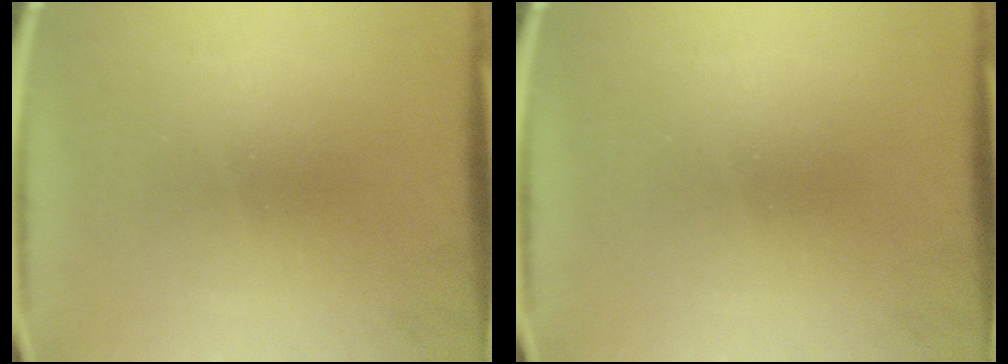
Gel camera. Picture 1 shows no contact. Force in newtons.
{"total": 0.0}